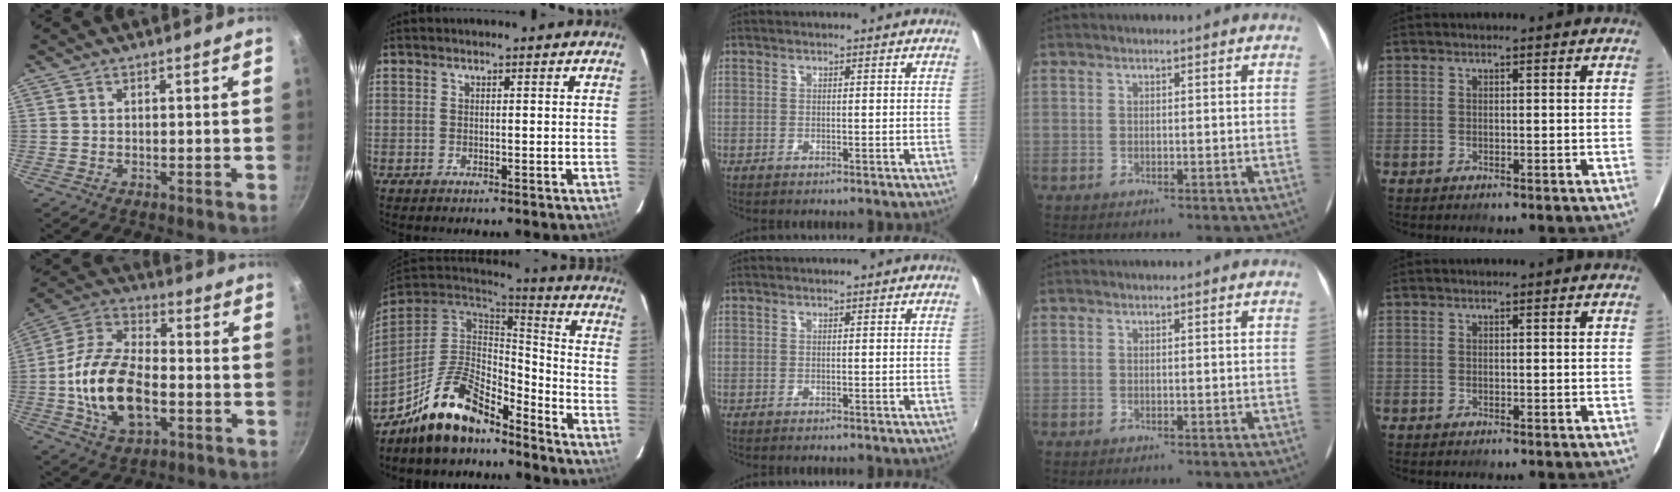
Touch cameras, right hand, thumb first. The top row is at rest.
{"thumb": {"total": 18.8, "force": [-3.5, 10.7, 15.0], "torque": [-0.269, 0.031, -0.072]}, "index": {"total": 15.6, "force": [-12.1, 5.5, 8.2], "torque": [-0.178, 0.011, -0.219]}}